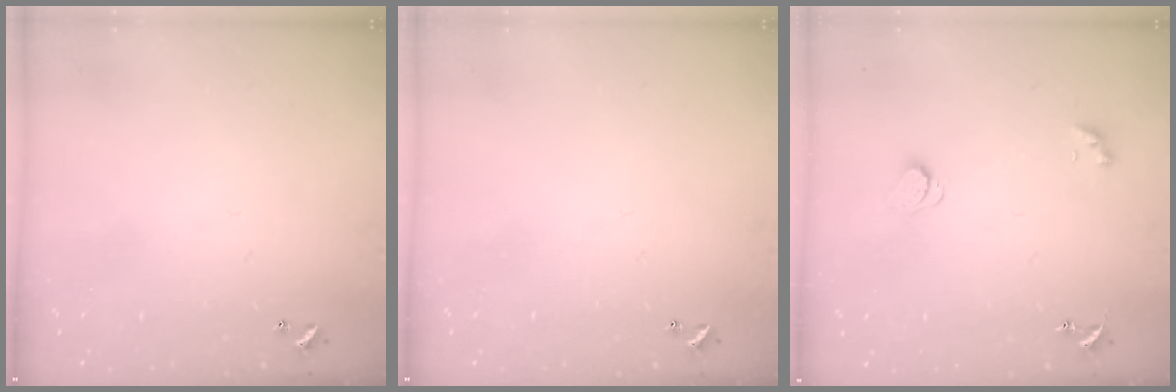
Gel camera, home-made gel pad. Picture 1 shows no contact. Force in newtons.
{"total": 0.0}
{"total": 2.4, "press": 2.3, "slide": 0.6}